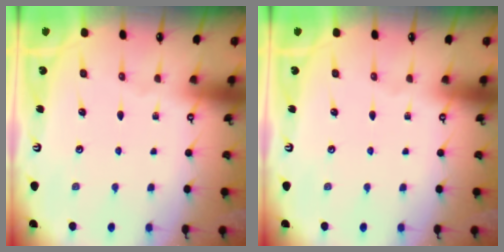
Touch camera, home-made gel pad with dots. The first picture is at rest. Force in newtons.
{"total": 0.0}